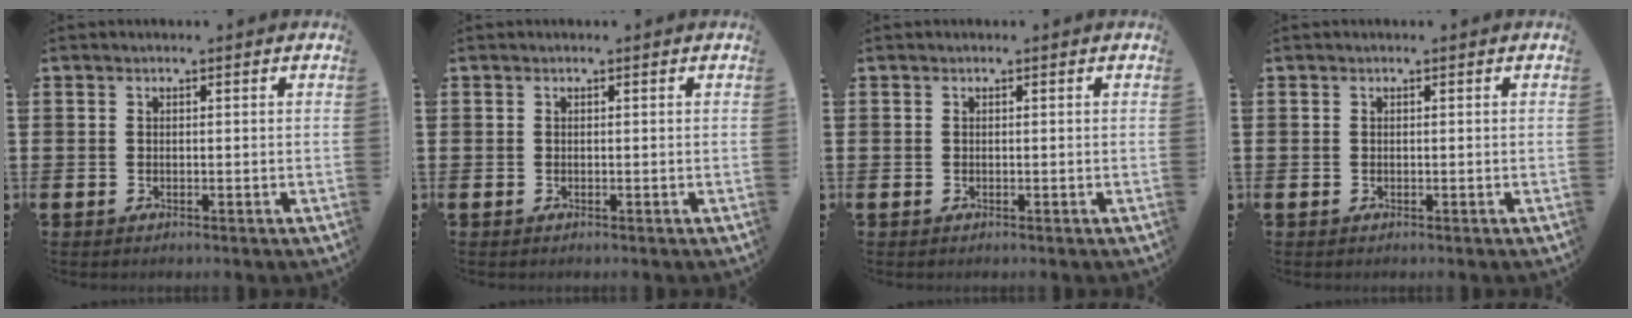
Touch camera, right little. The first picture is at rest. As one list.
[{"total": 0.0}, {"total": 0.0}, {"total": 0.0}]